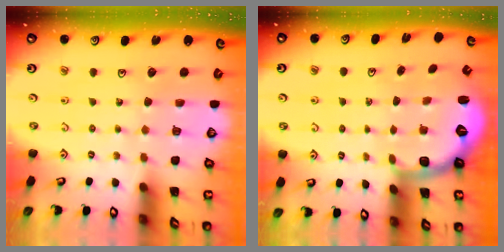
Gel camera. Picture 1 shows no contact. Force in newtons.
{"total": 2.6, "press": 1.5, "slide": 2.1}